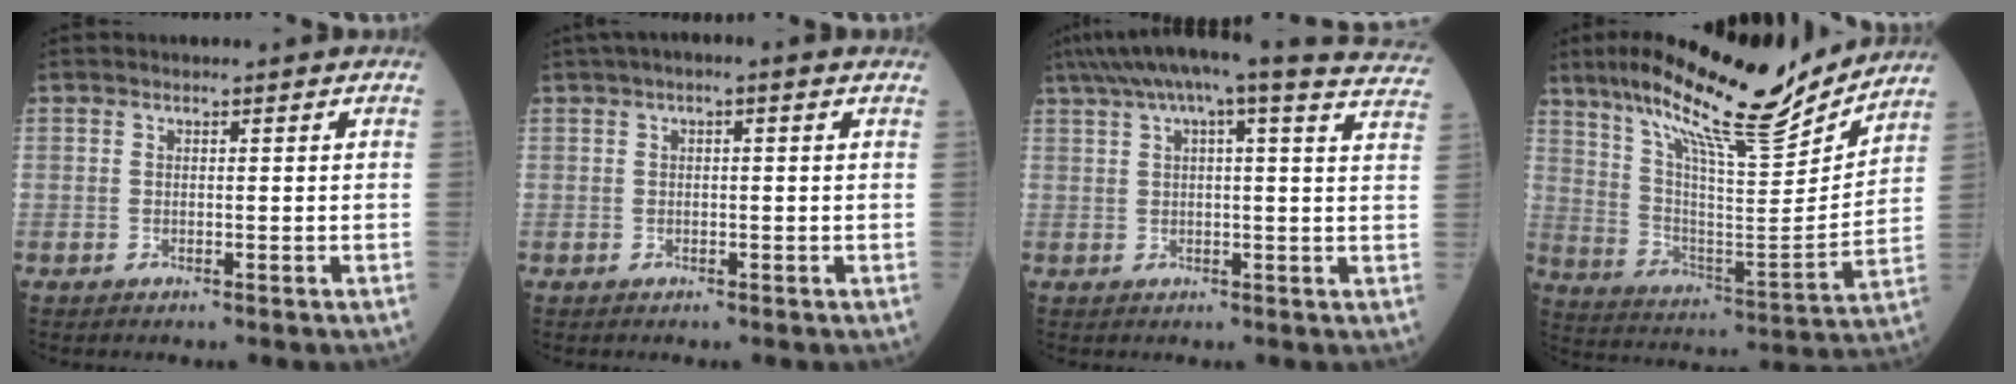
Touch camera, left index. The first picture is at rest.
{"total": 2.9, "force": [1.1, 0.6, 2.6], "torque": [-0.046, 0.016, 0.012]}
{"total": 21.1, "force": [17.9, 1.8, 11.1], "torque": [-0.173, 0.009, 0.208]}
{"total": 21.0, "force": [17.1, 2.5, 11.9], "torque": [-0.208, -0.011, 0.277]}